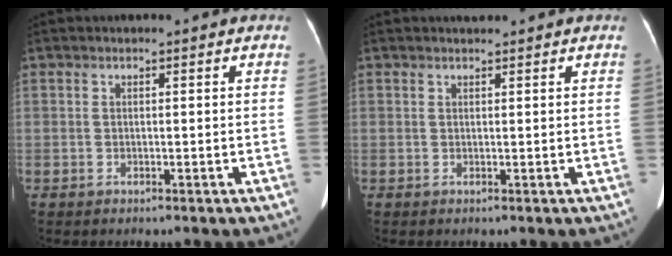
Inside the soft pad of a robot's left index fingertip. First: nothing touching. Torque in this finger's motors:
{"motor_torque": [0.17, -0.07, 0.01, 0.02]}